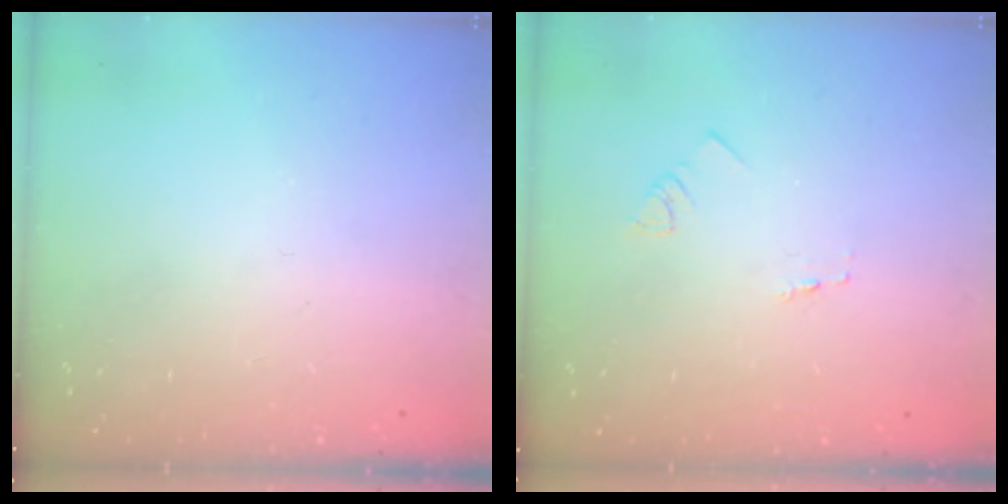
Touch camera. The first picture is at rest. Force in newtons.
{"total": 1.3, "press": 1.2, "slide": 0.1}